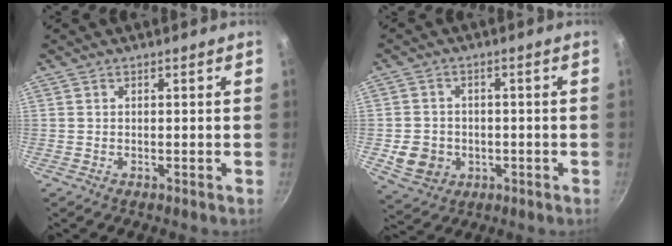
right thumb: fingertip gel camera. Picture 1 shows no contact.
{"total": 7.7, "force": [-1.6, 6.7, 3.5], "torque": [-0.049, 0.013, -0.016]}